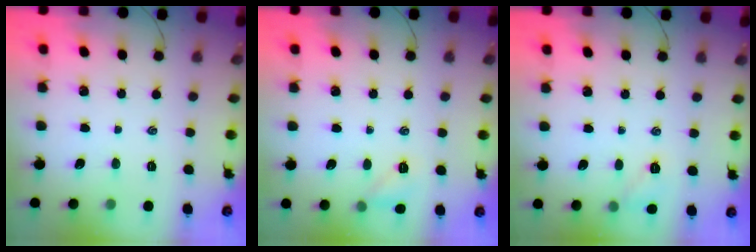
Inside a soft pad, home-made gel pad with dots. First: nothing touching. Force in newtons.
{"total": 6.6, "press": 6.4, "slide": 1.2}
{"total": 6.1, "press": 5.9, "slide": 1.3}